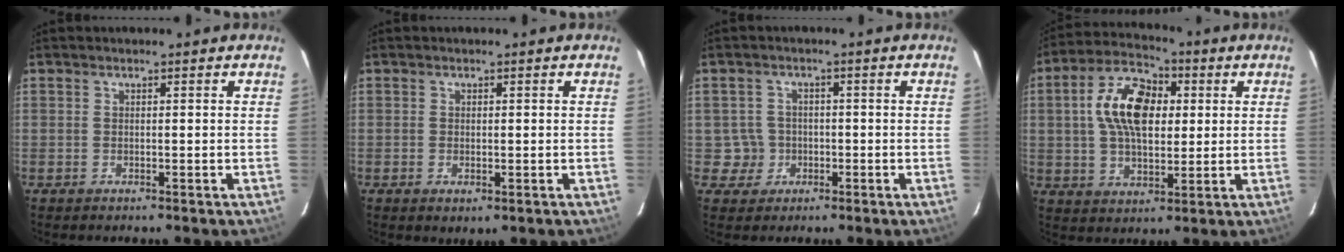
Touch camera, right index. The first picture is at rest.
{"total": 1.5, "force": [-0.3, 1.0, 1.1], "torque": [-0.021, -0.005, -0.004]}
{"total": 4.1, "force": [-1.0, 4.0, -0.1], "torque": [-0.001, 0.021, -0.011]}
{"total": 13.9, "force": [2.6, 8.1, 10.9], "torque": [-0.200, 0.029, 0.043]}